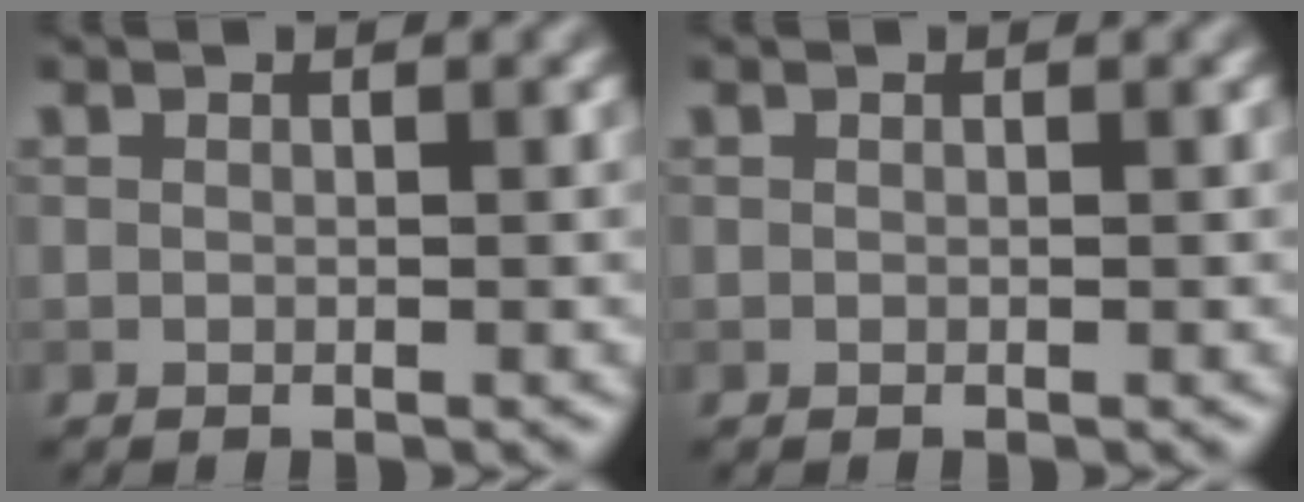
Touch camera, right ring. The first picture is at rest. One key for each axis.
{"total": 0.0}